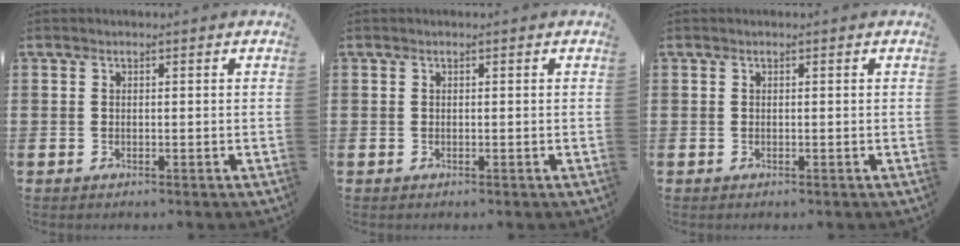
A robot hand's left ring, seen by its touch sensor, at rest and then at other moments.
{"total": 0.0}
{"total": 0.0}